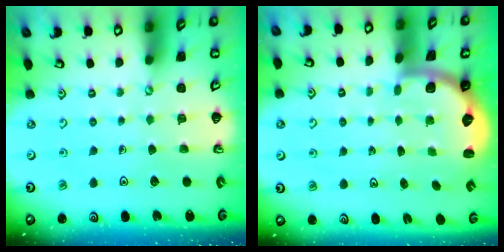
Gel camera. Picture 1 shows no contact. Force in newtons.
{"total": 2.1, "press": 1.9, "slide": 1.0}